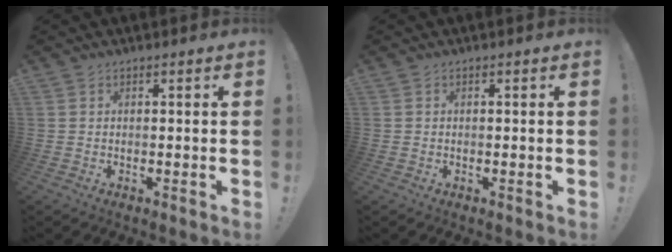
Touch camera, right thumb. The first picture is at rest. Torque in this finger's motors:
{"motor_torque": [-0.13, 0.00, 0.36, -0.20, 0.00]}